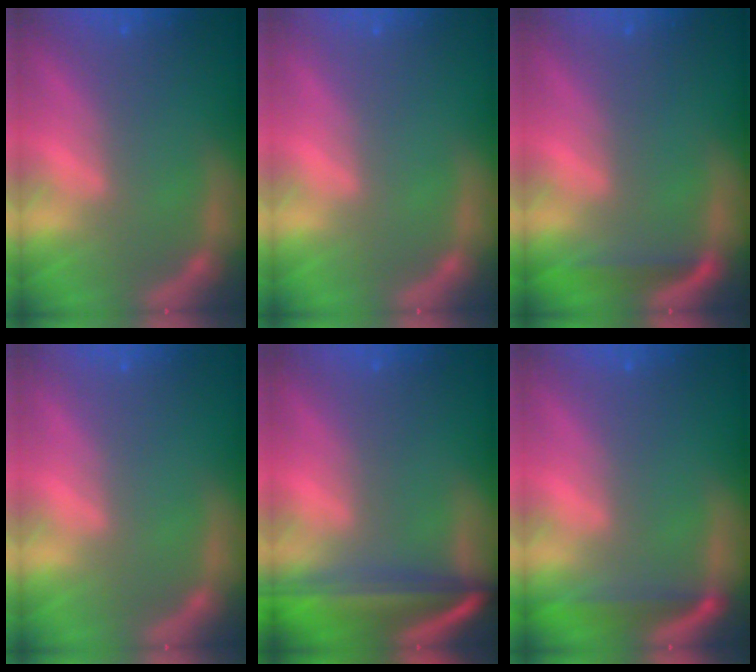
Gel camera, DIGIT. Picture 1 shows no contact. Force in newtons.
{"total": 0.0}
{"total": 2.5}
{"total": 0.0}
{"total": 10.1}
{"total": 3.4}